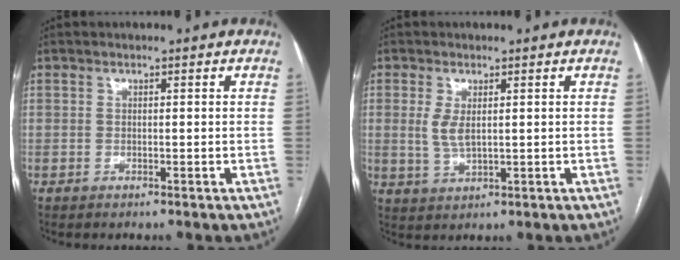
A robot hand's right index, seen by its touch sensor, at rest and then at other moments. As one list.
[{"total": 3.5, "force": [0.7, 1.3, 3.1], "torque": [-0.071, -0.003, 0.023]}]